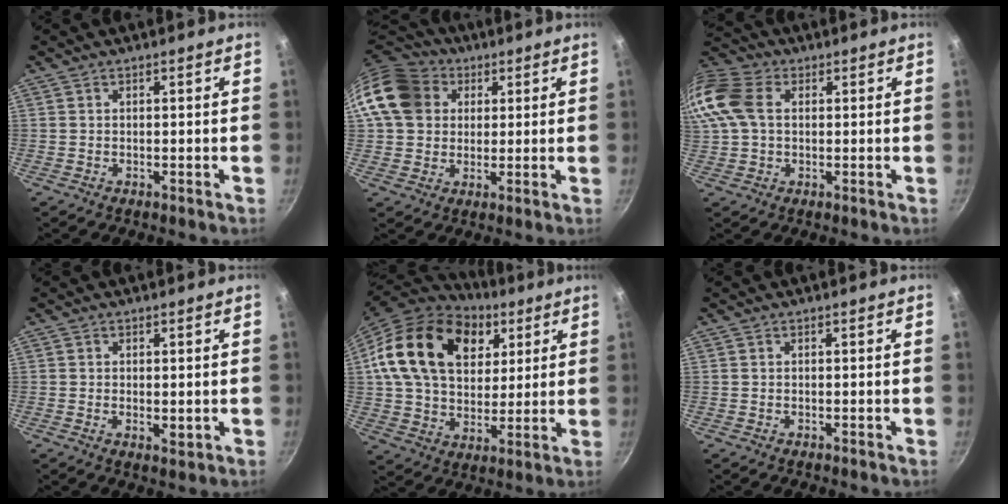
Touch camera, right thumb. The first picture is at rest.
{"total": 14.5, "force": [4.1, 12.1, 7.0], "torque": [-0.116, 0.019, 0.065]}
{"total": 14.7, "force": [2.7, 10.6, 9.8], "torque": [-0.224, 0.030, 0.039]}
{"total": 2.1, "force": [0.1, 1.2, 1.7], "torque": [-0.028, -0.006, 0.002]}
{"total": 24.1, "force": [8.9, 16.7, 15.0], "torque": [-0.236, -0.006, 0.150]}
{"total": 0.0}